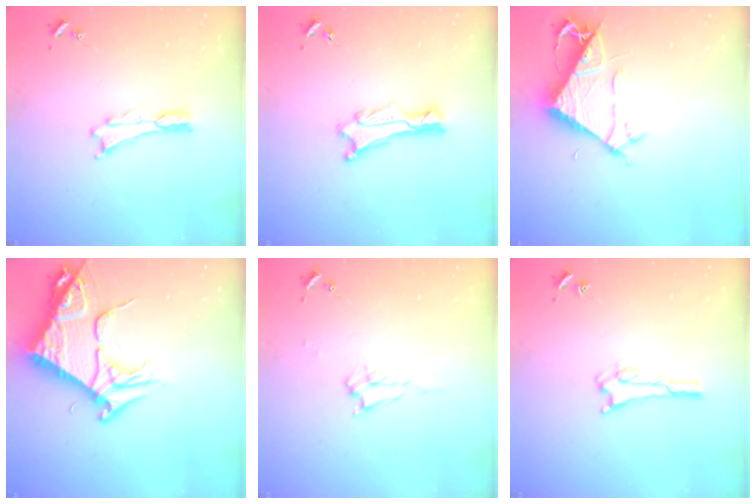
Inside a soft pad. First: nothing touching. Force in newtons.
{"total": 0.9, "press": 0.8, "slide": 0.1}
{"total": 7.9, "press": 7.9, "slide": 0.6}
{"total": 10.0, "press": 9.9, "slide": 1.3}
{"total": 1.7, "press": 1.6, "slide": 0.2}
{"total": 1.8, "press": 1.8, "slide": 0.2}